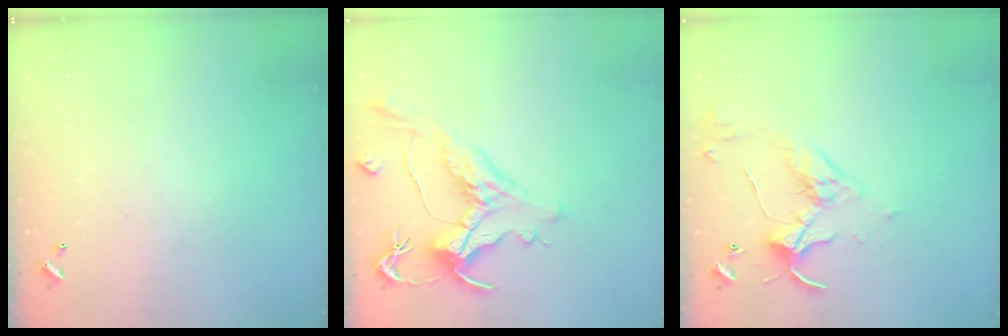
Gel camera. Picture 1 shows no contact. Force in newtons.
{"total": 1.5, "press": 0.4, "slide": 1.5}
{"total": 3.7, "press": 3.7, "slide": 0.5}